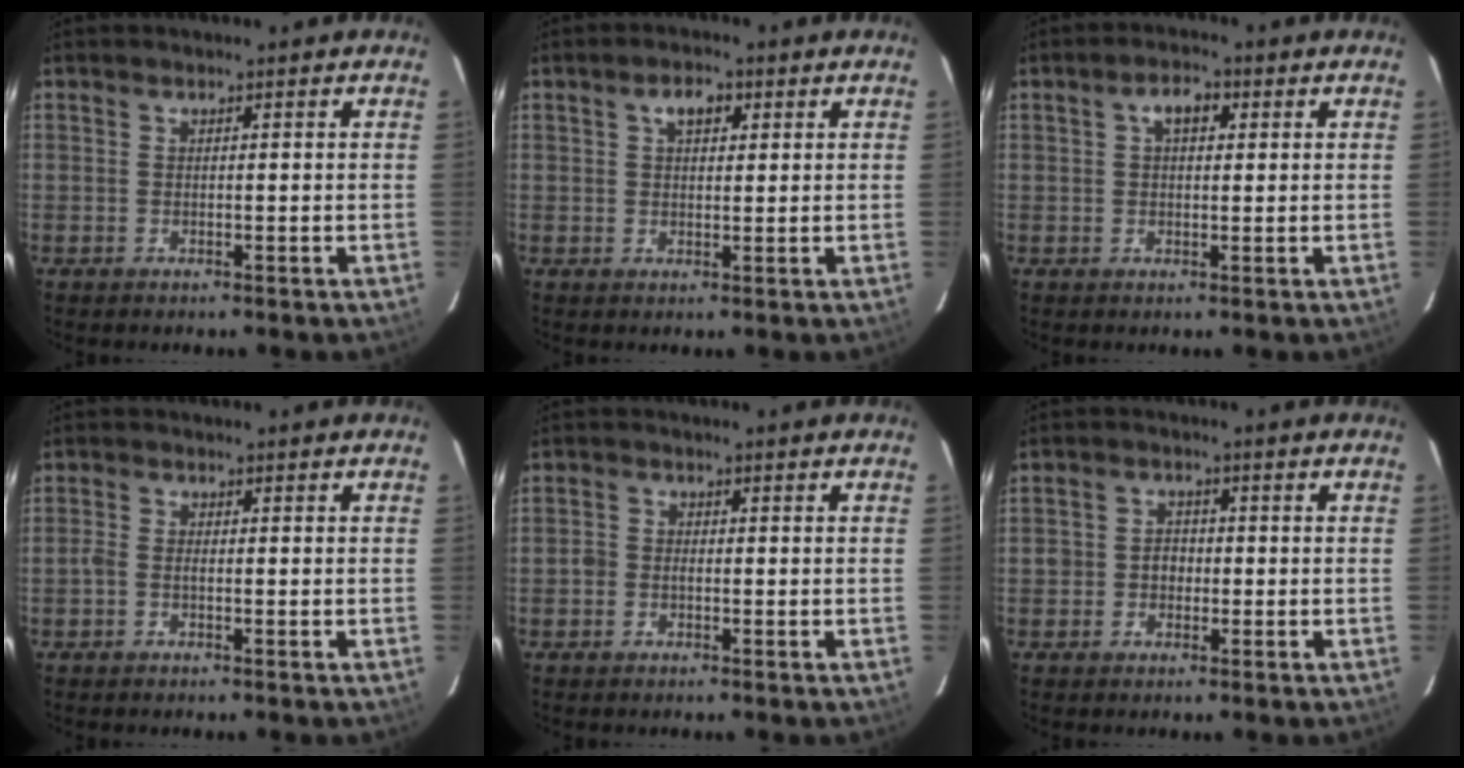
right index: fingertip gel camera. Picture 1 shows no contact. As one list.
[{"total": 3.5, "force": [1.5, 2.1, 2.4], "torque": [-0.038, 0.011, 0.025]}, {"total": 3.8, "force": [1.2, 2.2, 2.8], "torque": [-0.046, 0.013, 0.020]}, {"total": 1.4, "force": [-0.7, 0.5, 1.1], "torque": [-0.027, 0.001, -0.016]}, {"total": 1.6, "force": [-0.8, 1.2, 0.6], "torque": [-0.013, 0.004, -0.018]}, {"total": 3.0, "force": [-0.9, 2.7, 1.0], "torque": [-0.020, 0.007, -0.014]}]